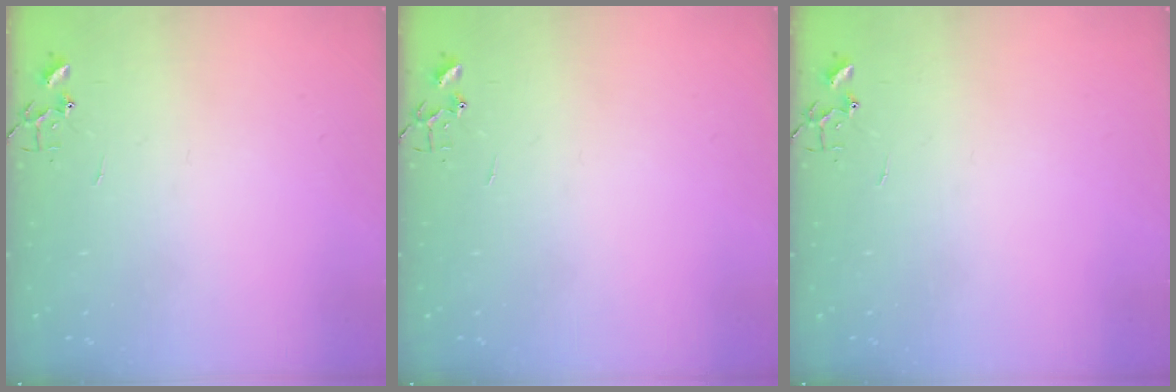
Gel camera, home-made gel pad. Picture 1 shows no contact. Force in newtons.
{"total": 0.0}
{"total": 0.0}